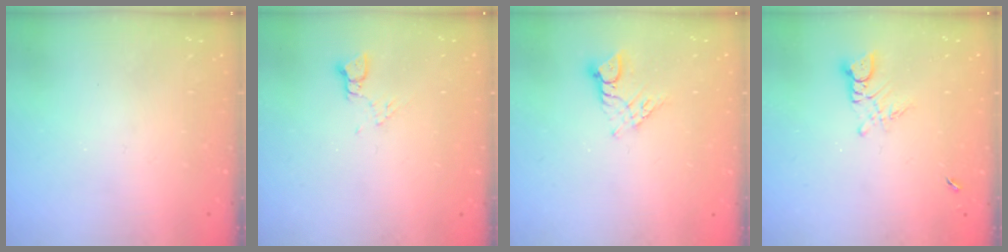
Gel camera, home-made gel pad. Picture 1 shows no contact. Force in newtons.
{"total": 2.5, "press": 2.5, "slide": 0.3}
{"total": 7.7, "press": 7.7, "slide": 0.5}
{"total": 3.0, "press": 3.0, "slide": 0.2}